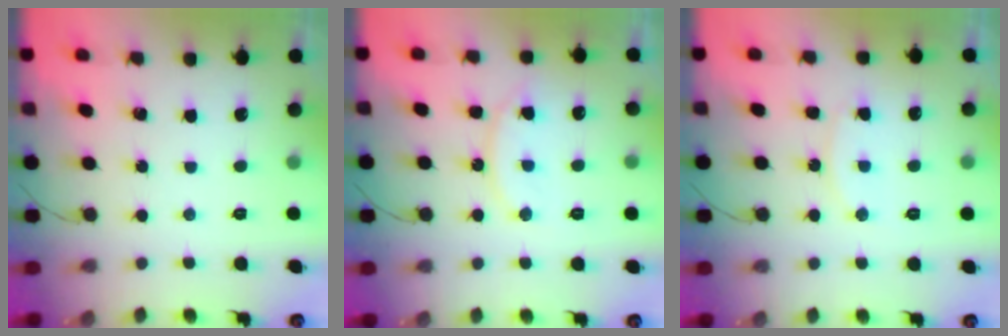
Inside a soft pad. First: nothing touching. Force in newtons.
{"total": 11.4, "press": 11.4, "slide": 0.9}
{"total": 8.9, "press": 8.9, "slide": 0.7}